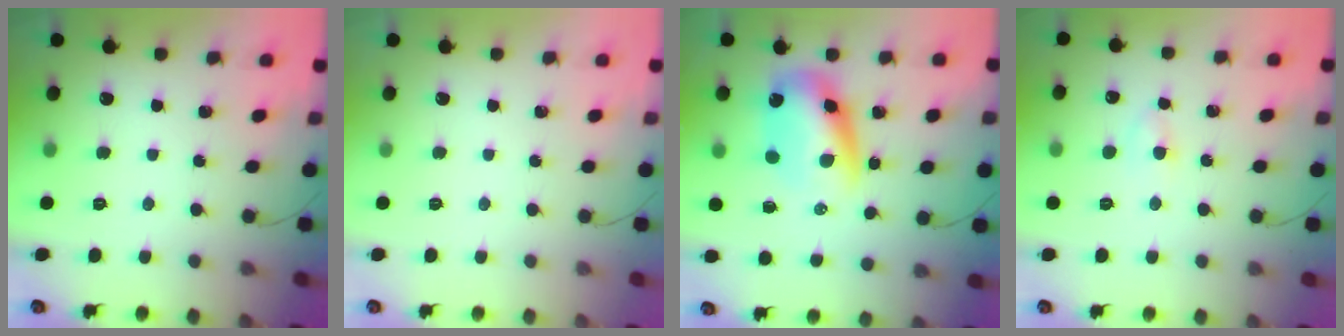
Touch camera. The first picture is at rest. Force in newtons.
{"total": 0.0}
{"total": 10.3, "press": 9.9, "slide": 2.8}
{"total": 2.6, "press": 2.4, "slide": 1.0}